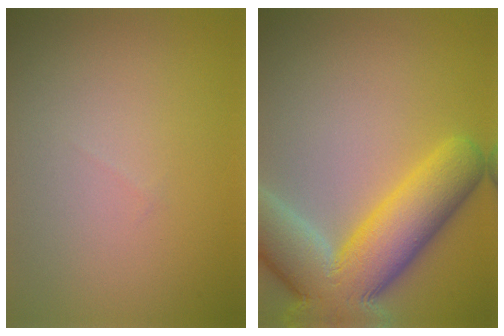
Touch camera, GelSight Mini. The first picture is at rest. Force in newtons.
{"total": 12.0, "press": 12.0, "slide": 0.9}